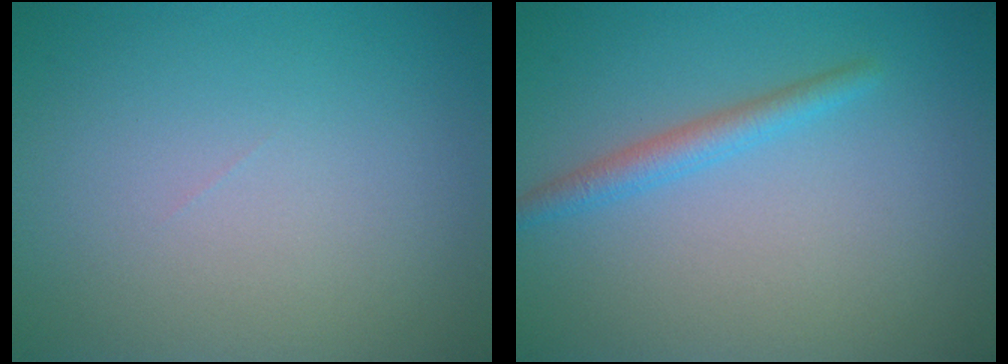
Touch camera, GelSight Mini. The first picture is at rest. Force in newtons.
{"total": 2.0, "press": 2.0, "slide": 0.1}